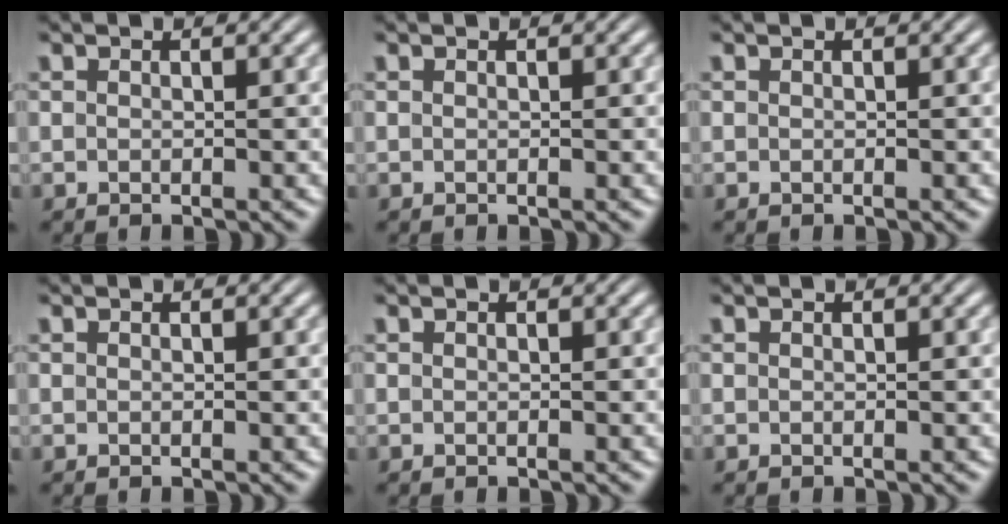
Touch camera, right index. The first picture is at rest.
{"total": 0.0}
{"total": 0.0}
{"total": 0.0}
{"total": 0.0}
{"total": 0.0}